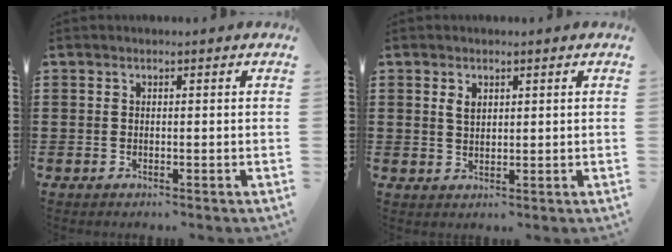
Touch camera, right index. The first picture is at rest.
{"total": 1.9, "force": [0.9, 1.1, 1.2], "torque": [-0.028, 0.004, 0.016]}